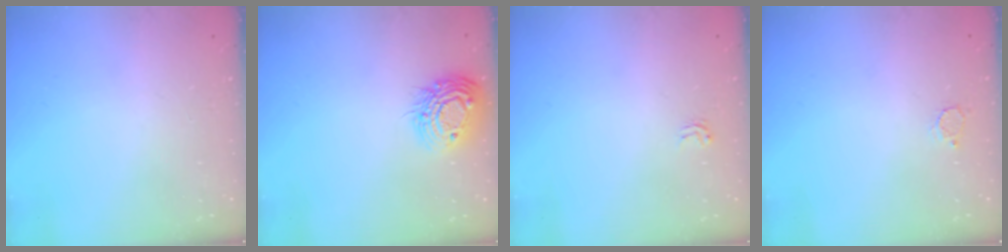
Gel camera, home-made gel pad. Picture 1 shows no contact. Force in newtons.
{"total": 12.9, "press": 12.8, "slide": 1.0}
{"total": 1.9, "press": 1.9, "slide": 0.1}
{"total": 2.3, "press": 2.3, "slide": 0.2}